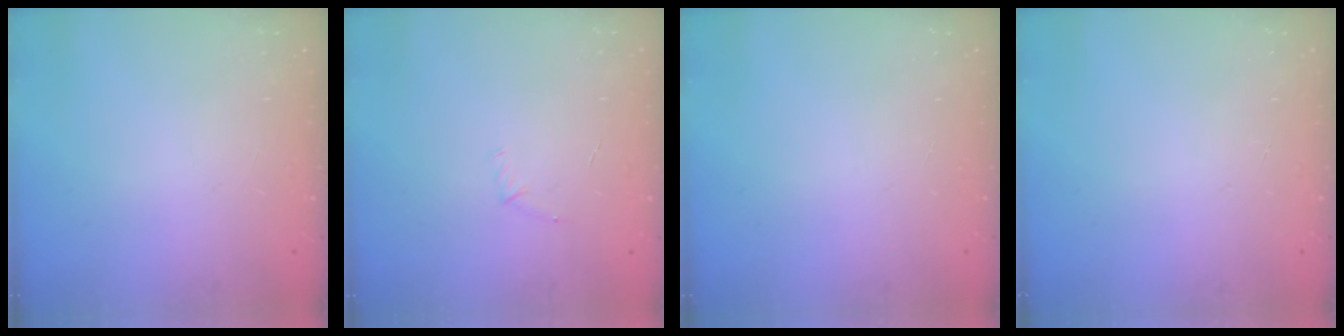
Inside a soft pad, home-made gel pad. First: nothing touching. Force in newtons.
{"total": 4.2, "press": 4.0, "slide": 1.1}
{"total": 0.0}
{"total": 0.0}